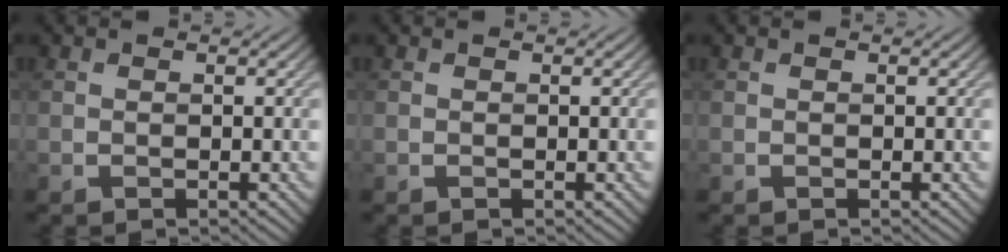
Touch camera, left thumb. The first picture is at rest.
{"total": 0.0}
{"total": 0.0}